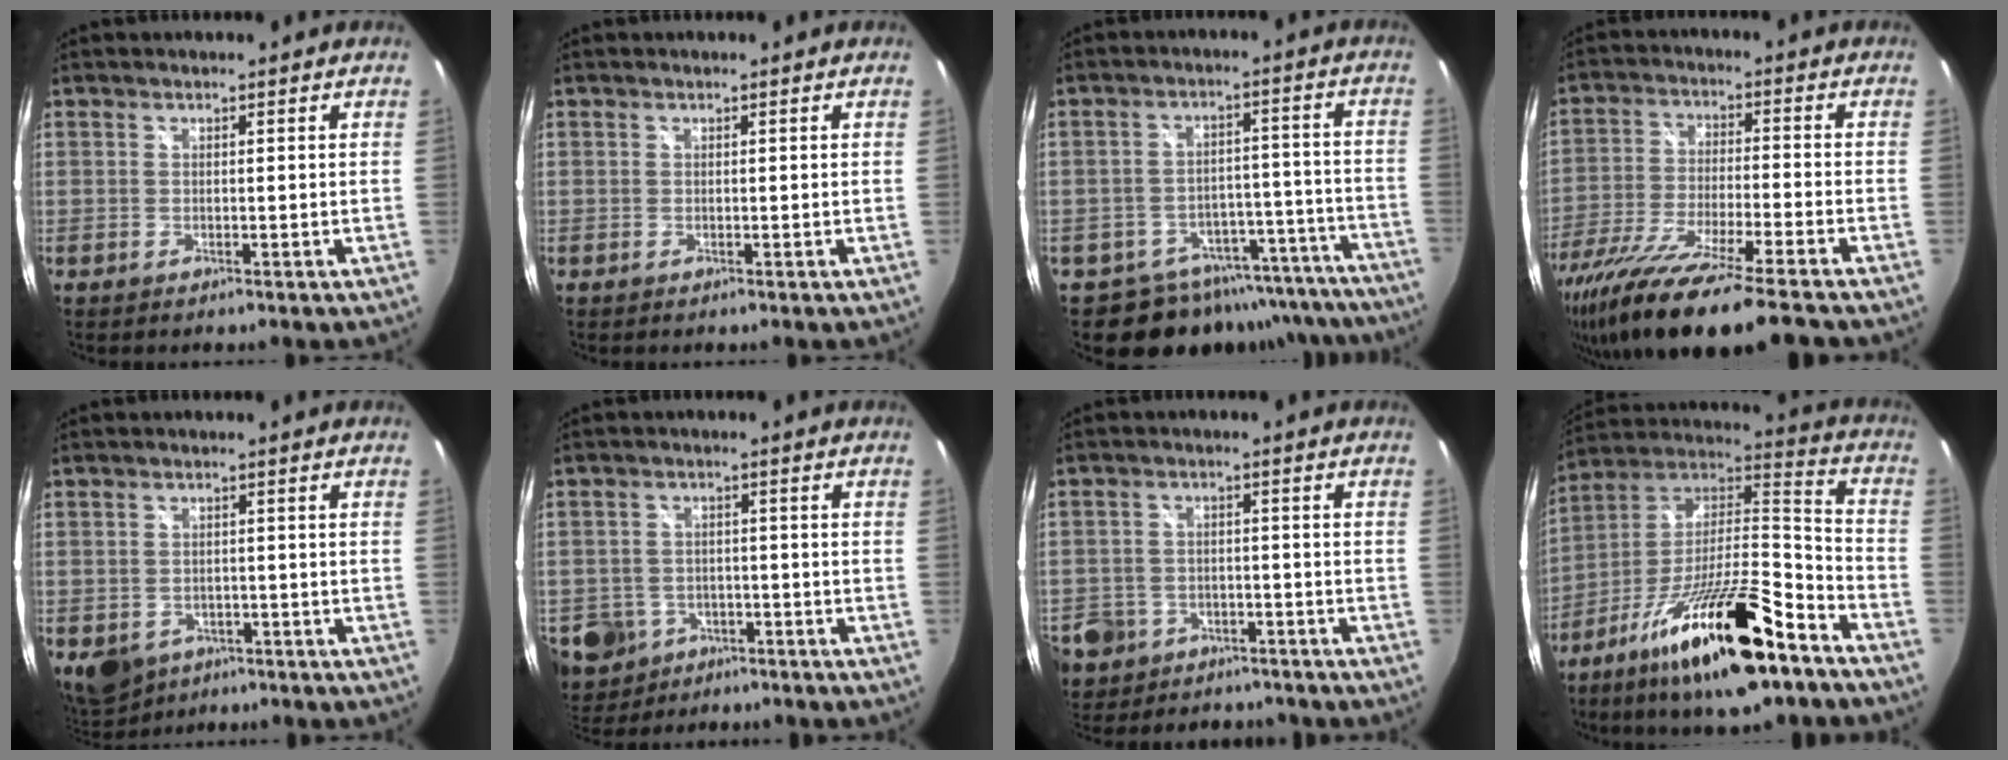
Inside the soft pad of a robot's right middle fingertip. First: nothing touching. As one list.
[{"total": 0.0}, {"total": 18.5, "force": [-16.1, 8.2, 3.7], "torque": [-0.058, 0.048, -0.194]}, {"total": 20.8, "force": [-16.7, 1.2, 12.4], "torque": [-0.241, -0.062, -0.289]}, {"total": 8.1, "force": [-4.1, 5.9, 3.7], "torque": [-0.080, -0.021, -0.051]}, {"total": 10.5, "force": [-4.8, 8.6, 3.6], "torque": [-0.111, 0.001, -0.060]}, {"total": 13.3, "force": [-7.5, 9.9, 4.6], "torque": [-0.137, 0.017, -0.097]}, {"total": 24.9, "force": [-15.1, 6.6, 18.6], "torque": [-0.323, -0.014, -0.256]}]